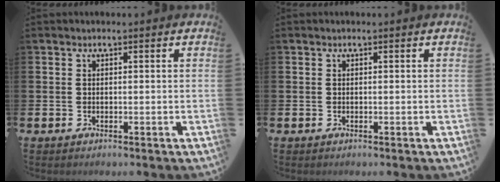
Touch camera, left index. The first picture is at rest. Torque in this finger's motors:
{"motor_torque": [-0.03, 0.00, 0.03, 0.02]}